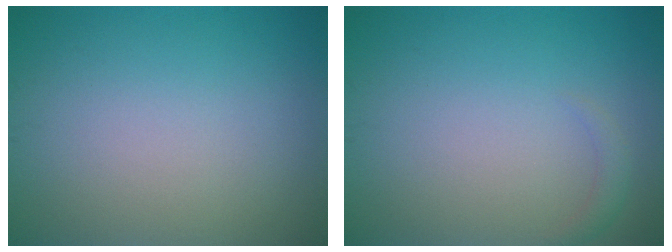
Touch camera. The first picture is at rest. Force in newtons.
{"total": 0.9, "press": 0.9, "slide": 0.1}